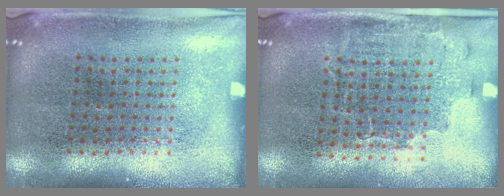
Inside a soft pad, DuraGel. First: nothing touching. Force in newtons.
{"total": 1.6, "press": 1.3, "slide": 0.9}